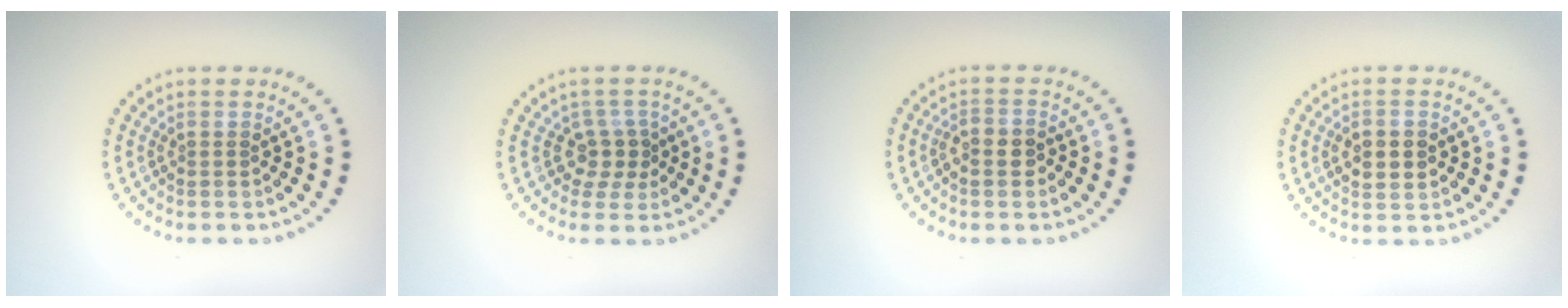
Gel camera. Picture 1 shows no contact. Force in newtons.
{"total": 2.5, "press": 1.8, "slide": 1.8}
{"total": 2.0, "press": 1.9, "slide": 0.8}
{"total": 2.8, "press": 2.8, "slide": 0.2}